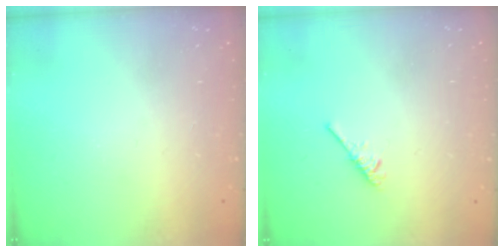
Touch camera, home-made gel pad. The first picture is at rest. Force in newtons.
{"total": 1.9, "press": 1.9, "slide": 0.4}